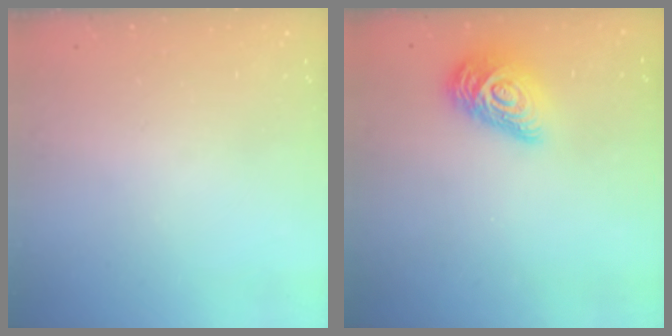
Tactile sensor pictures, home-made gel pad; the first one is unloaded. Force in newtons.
{"total": 13.3, "press": 13.3, "slide": 0.9}